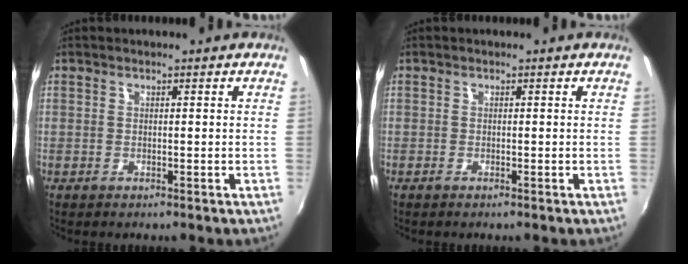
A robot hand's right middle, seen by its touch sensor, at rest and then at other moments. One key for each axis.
{"total": 0.5, "fx": -0.4, "fy": -0.1, "fz": 0.3, "tx": -0.005, "ty": -0.002, "tz": -0.011}